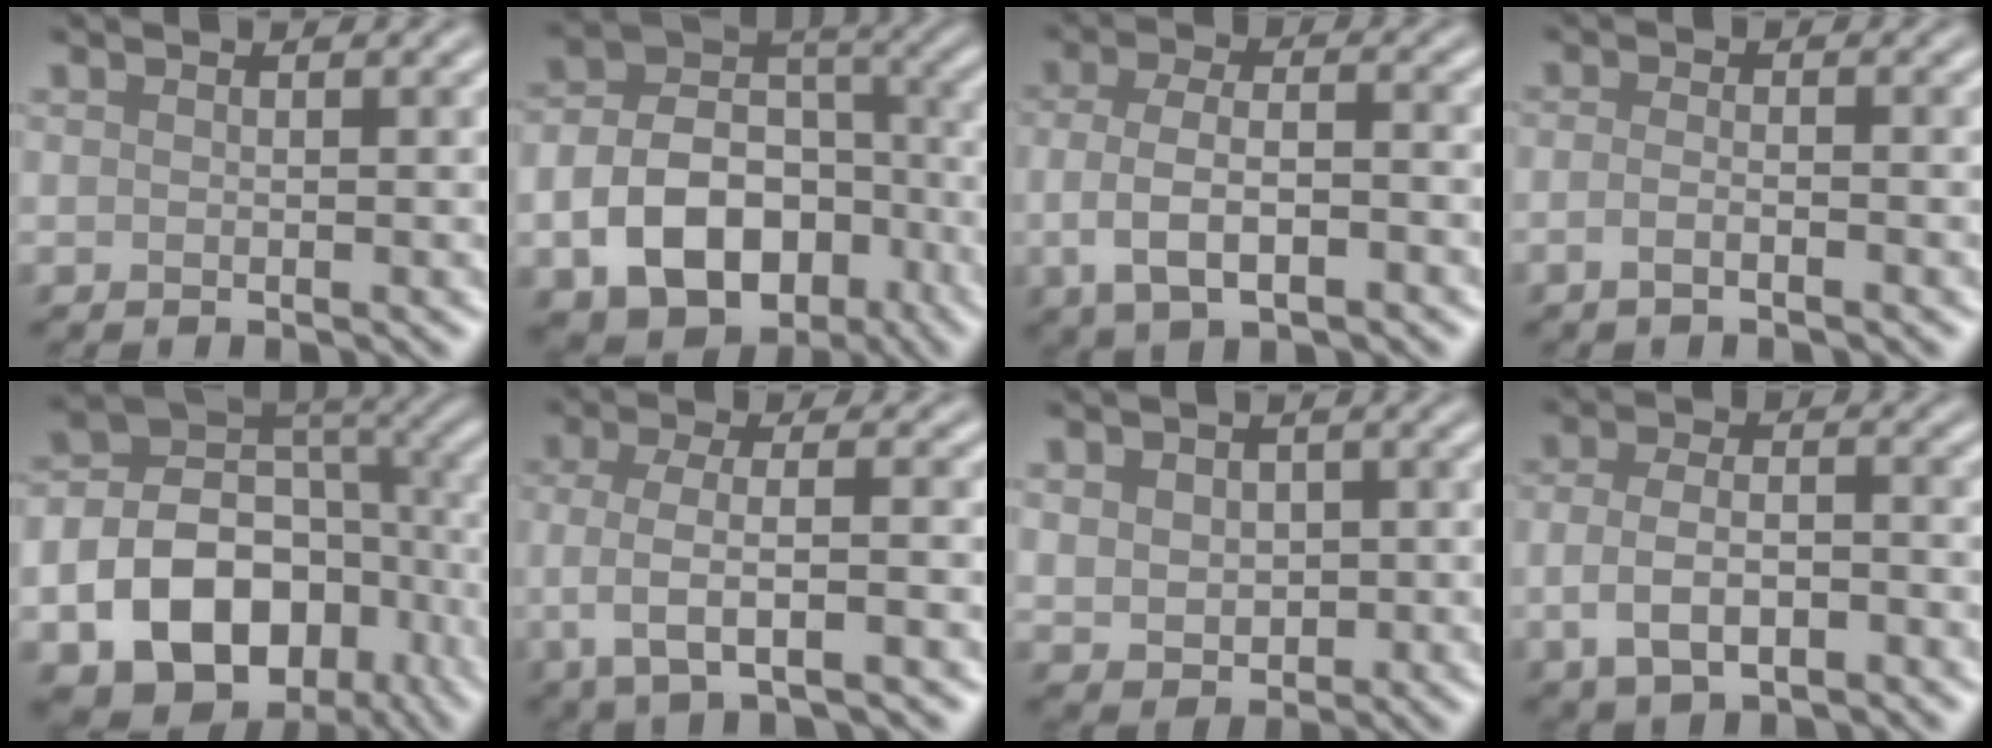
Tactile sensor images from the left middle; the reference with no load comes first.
{"total": 11.1, "force": [-3.9, 7.8, 6.8], "torque": [-0.122, -0.009, -0.065]}
{"total": 5.4, "force": [-1.5, 2.5, 4.6], "torque": [-0.092, -0.006, -0.031]}
{"total": 1.6, "force": [-0.9, 0.5, 1.3], "torque": [-0.018, -0.004, -0.019]}
{"total": 15.8, "force": [-5.3, 12.0, 8.7], "torque": [-0.173, -0.021, -0.080]}
{"total": 4.8, "force": [-1.1, 1.6, 4.4], "torque": [-0.083, -0.003, -0.023]}
{"total": 4.0, "force": [0.5, 3.2, 2.3], "torque": [-0.044, 0.005, 0.006]}
{"total": 4.9, "force": [-1.6, 2.6, 3.8], "torque": [-0.075, -0.002, -0.035]}